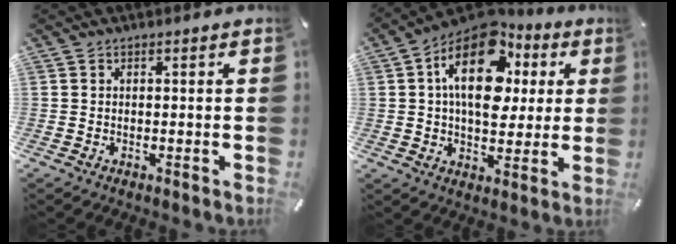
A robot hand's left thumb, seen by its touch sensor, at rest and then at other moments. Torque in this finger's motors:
{"motor_torque": [0.57, 1.61, 2.42, -0.35, 0.23]}